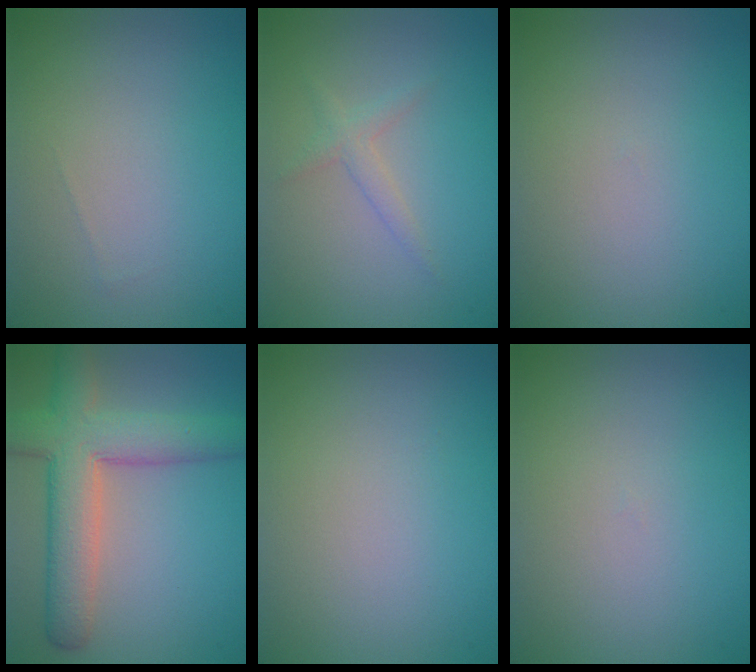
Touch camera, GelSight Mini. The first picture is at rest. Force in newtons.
{"total": 1.4, "press": 1.4, "slide": 0.1}
{"total": 0.0}
{"total": 7.1, "press": 7.1, "slide": 0.4}
{"total": 0.0}
{"total": 0.0}